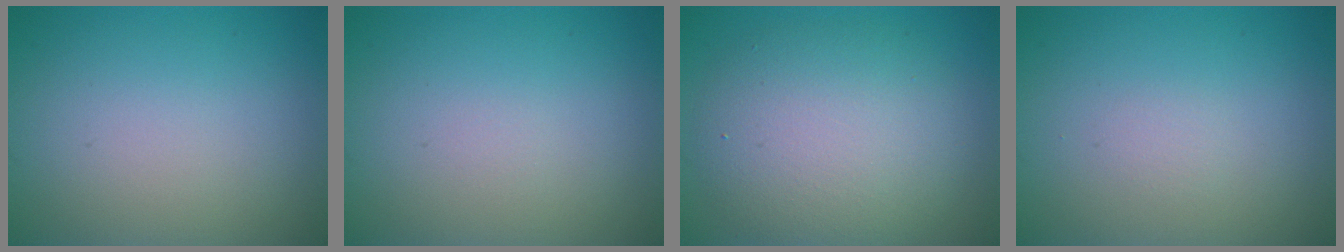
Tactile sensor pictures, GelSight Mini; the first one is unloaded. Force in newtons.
{"total": 0.0}
{"total": 7.2, "press": 7.2, "slide": 0.5}
{"total": 0.5, "press": 0.5, "slide": 0.0}